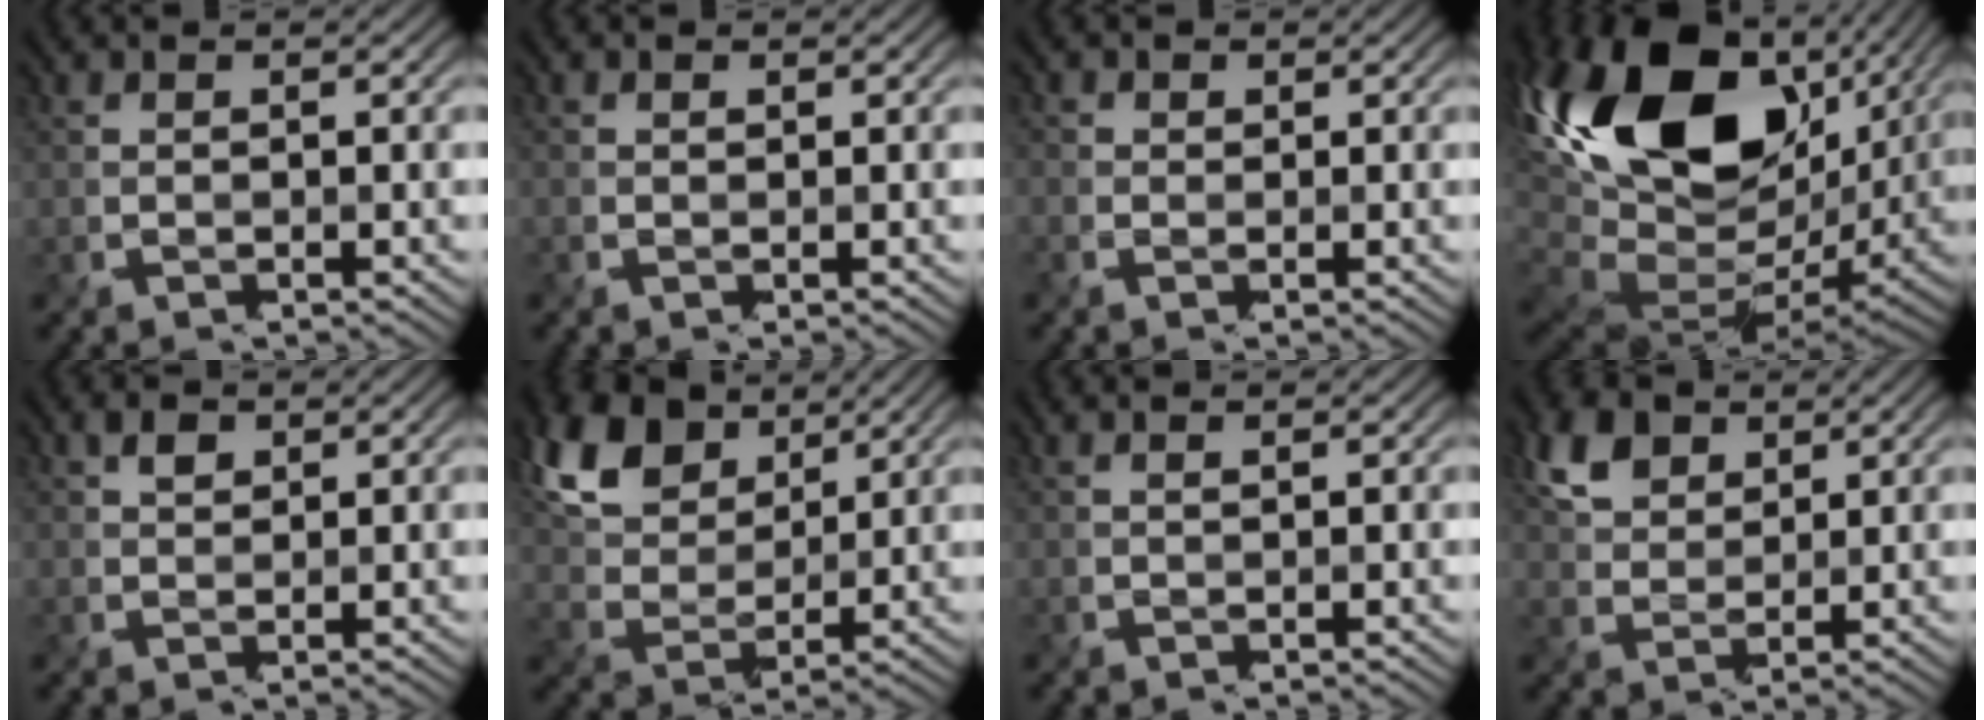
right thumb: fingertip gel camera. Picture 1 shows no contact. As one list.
[{"total": 0.0}, {"total": 1.2, "force": [0.1, 1.2, 0.4], "torque": [-0.011, 0.001, -0.003]}, {"total": 21.0, "force": [5.2, 12.0, 16.5], "torque": [-0.373, -0.001, 0.113]}, {"total": 1.4, "force": [0.6, 0.7, 1.0], "torque": [-0.018, 0.003, 0.013]}, {"total": 11.0, "force": [5.6, 6.5, 7.0], "torque": [-0.174, 0.023, 0.102]}, {"total": 1.0, "force": [0.6, -0.2, 0.8], "torque": [-0.019, 0.006, 0.020]}, {"total": 5.4, "force": [2.5, 3.4, 3.2], "torque": [-0.086, 0.007, 0.049]}]